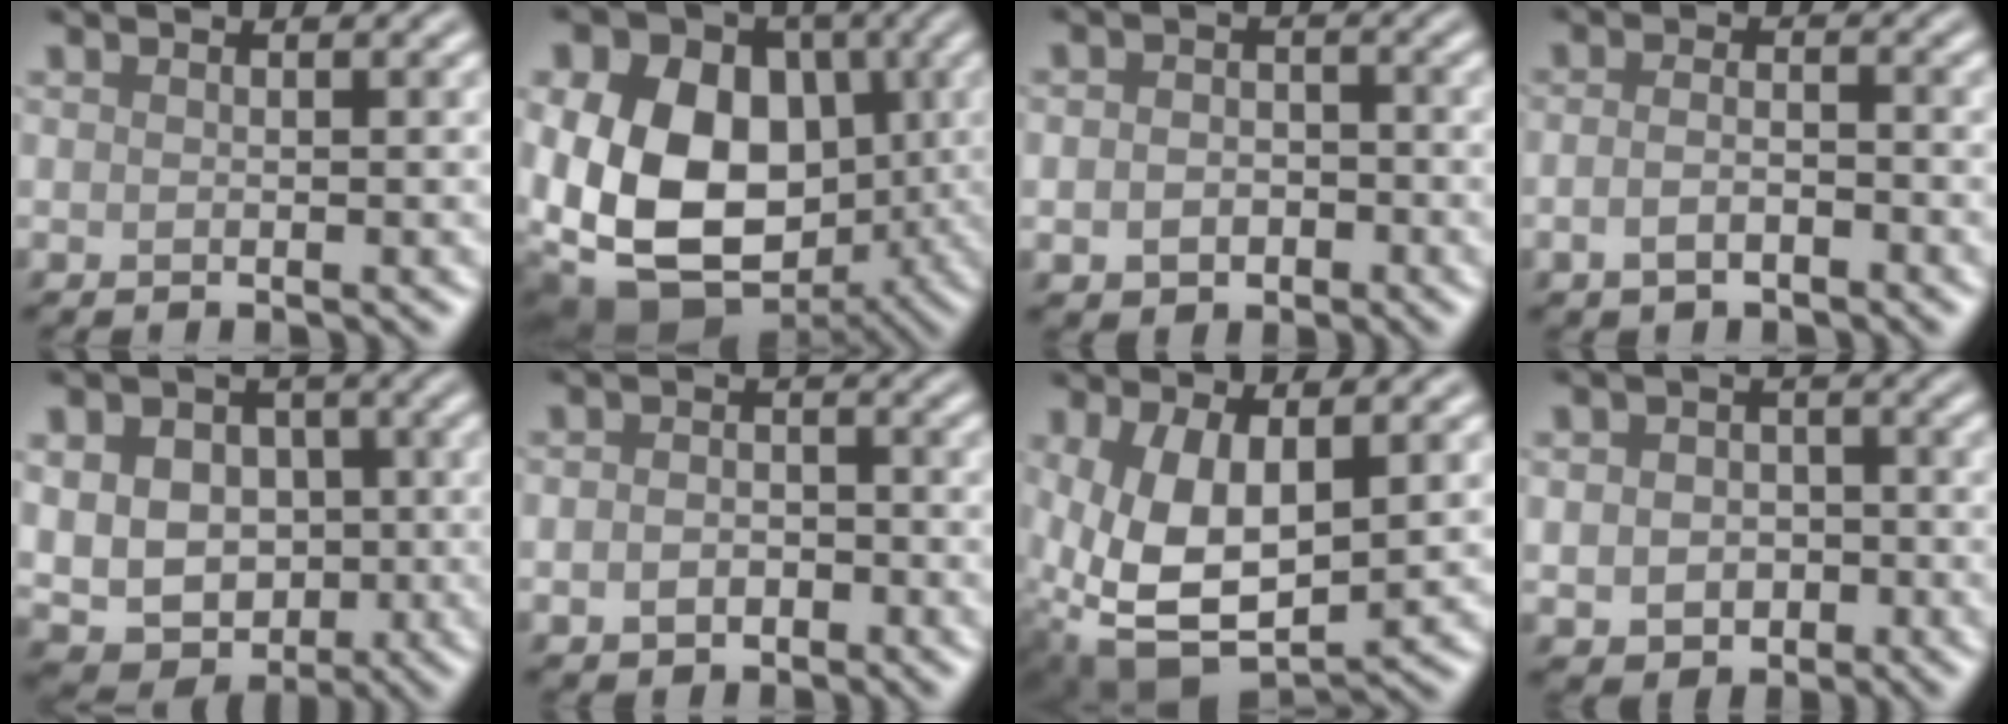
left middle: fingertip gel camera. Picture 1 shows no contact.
{"total": 19.7, "force": [-0.8, 15.4, 12.3], "torque": [-0.240, -0.003, -0.031]}
{"total": 2.8, "force": [-0.9, 2.3, 1.5], "torque": [-0.019, -0.005, -0.020]}
{"total": 2.2, "force": [-1.1, 1.1, 1.6], "torque": [-0.034, 0.000, -0.024]}
{"total": 11.5, "force": [1.4, 9.4, 6.4], "torque": [-0.094, 0.028, 0.011]}
{"total": 2.5, "force": [-0.9, 1.8, 1.3], "torque": [-0.023, -0.002, -0.021]}
{"total": 8.7, "force": [0.2, 4.8, 7.3], "torque": [-0.165, -0.011, 0.012]}
{"total": 4.2, "force": [-0.8, 3.4, 2.3], "torque": [-0.030, -0.010, -0.015]}